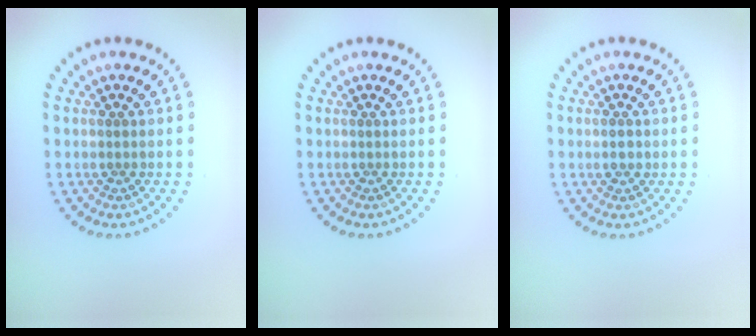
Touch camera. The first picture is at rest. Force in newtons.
{"total": 0.0}
{"total": 1.2, "press": 1.2, "slide": 0.0}